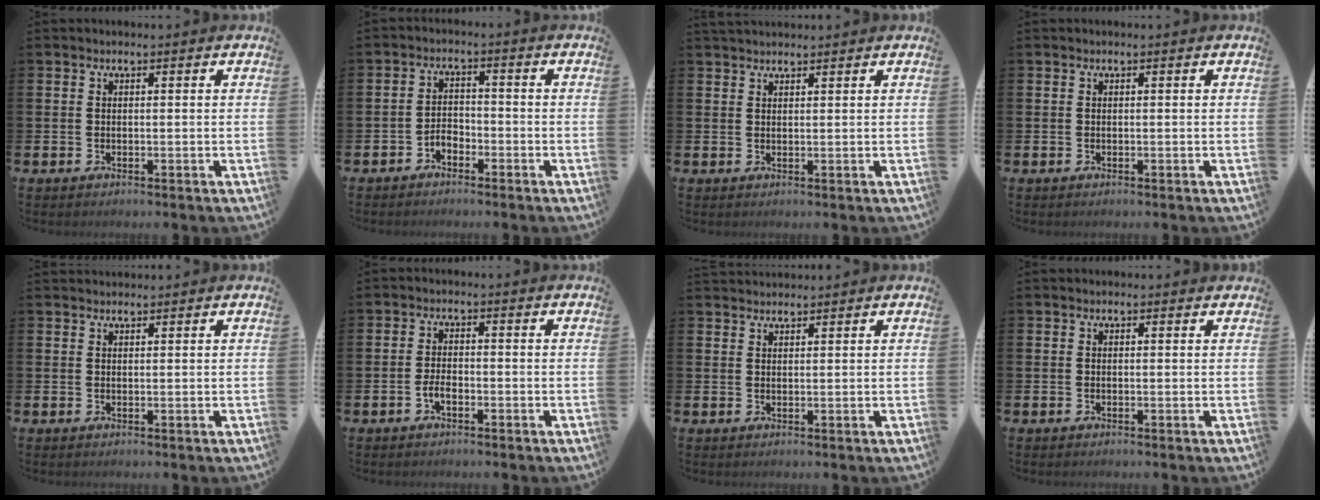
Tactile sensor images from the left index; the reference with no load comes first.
{"total": 2.3, "force": [-1.8, 1.2, 0.6], "torque": [-0.022, 0.011, -0.039]}
{"total": 1.7, "force": [1.6, 0.4, 0.2], "torque": [0.002, -0.004, 0.029]}
{"total": 0.0}
{"total": 1.1, "force": [1.0, 0.2, 0.1], "torque": [0.005, -0.002, 0.018]}
{"total": 2.1, "force": [-0.9, 1.0, 1.6], "torque": [-0.030, 0.003, -0.018]}
{"total": 1.7, "force": [1.7, 0.4, 0.0], "torque": [-0.004, -0.003, 0.032]}
{"total": 0.0}